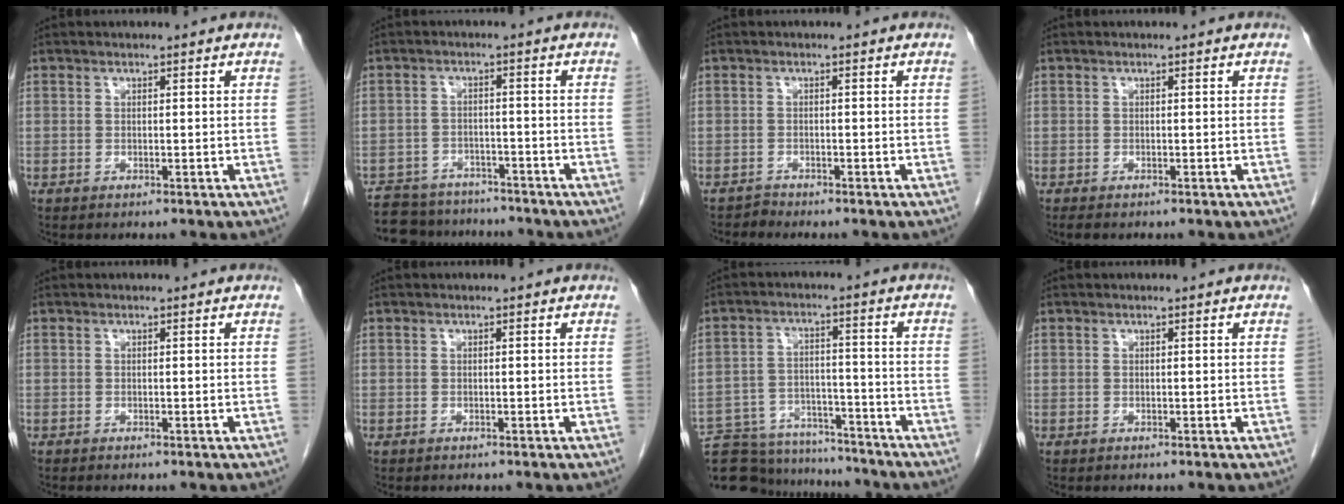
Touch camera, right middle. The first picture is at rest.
{"total": 9.6, "force": [-8.7, 3.9, 1.6], "torque": [-0.024, 0.008, -0.120]}
{"total": 0.9, "force": [-0.7, -0.1, -0.5], "torque": [0.010, -0.006, -0.012]}
{"total": 1.0, "force": [-0.8, 0.3, 0.5], "torque": [-0.011, -0.003, -0.011]}
{"total": 0.0}
{"total": 0.0}
{"total": 16.8, "force": [-15.8, 4.3, 3.8], "torque": [-0.081, 0.014, -0.230]}
{"total": 0.0}